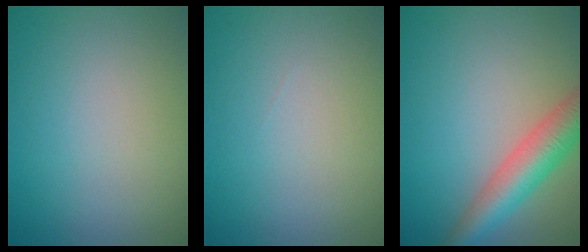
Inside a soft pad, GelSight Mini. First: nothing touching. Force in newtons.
{"total": 0.0}
{"total": 5.4, "press": 5.4, "slide": 0.3}